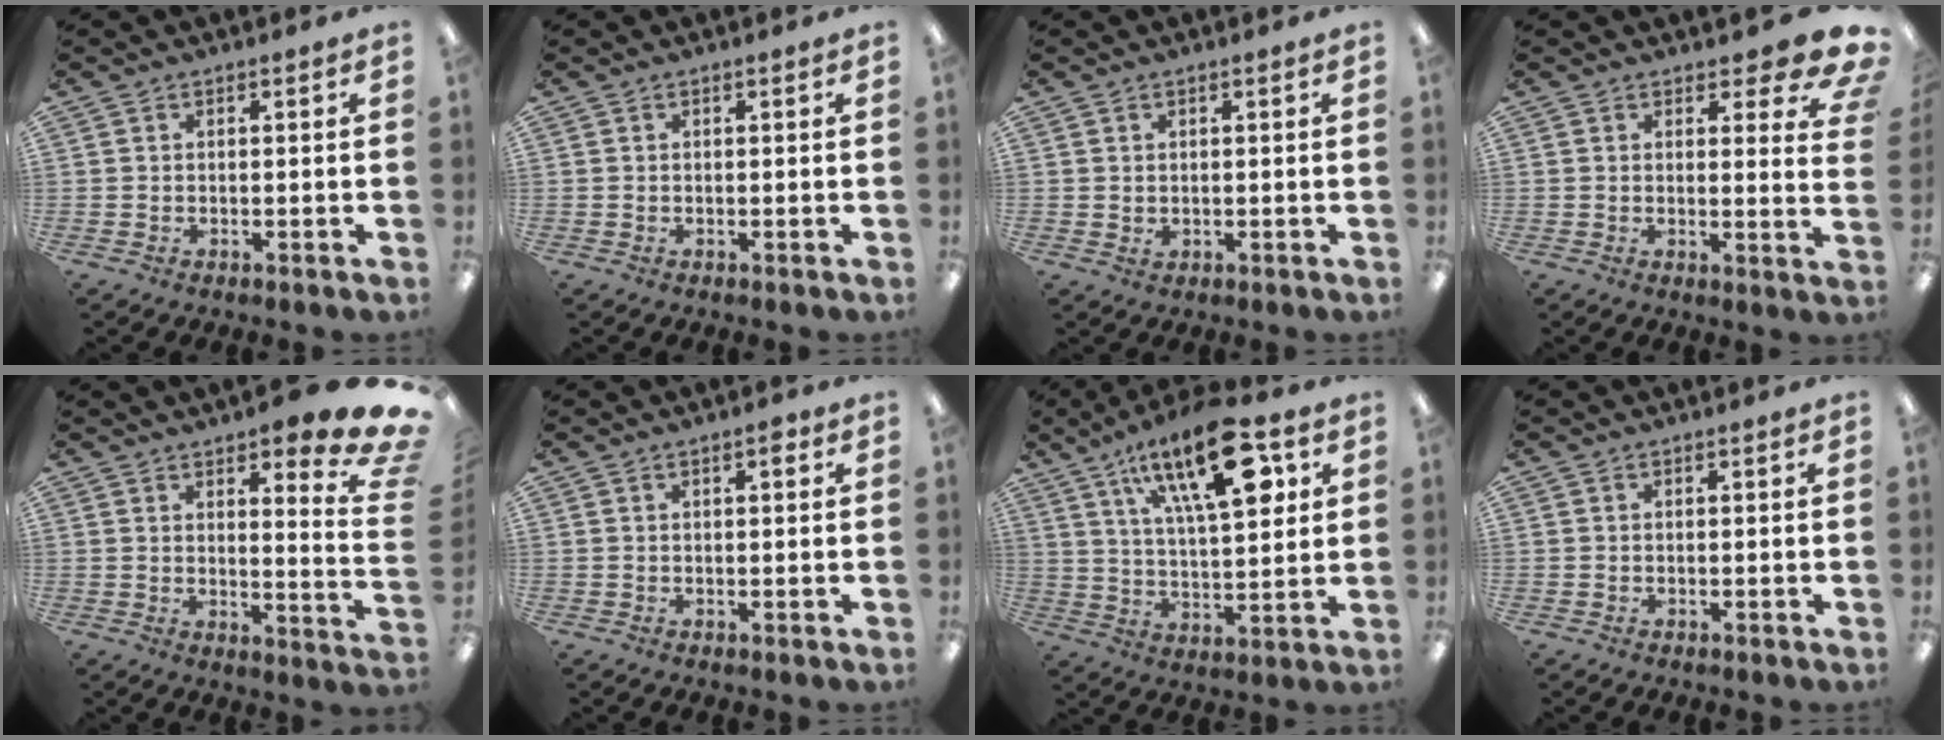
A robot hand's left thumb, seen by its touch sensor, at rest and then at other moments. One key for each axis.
{"total": 0.0}
{"total": 1.2, "fx": 0.6, "fy": 0.8, "fz": 0.6, "tx": -0.013, "ty": 0.003, "tz": 0.011}
{"total": 7.7, "fx": 5.1, "fy": 3.0, "fz": 4.9, "tx": -0.047, "ty": -0.034, "tz": 0.086}
{"total": 11.8, "fx": 8.1, "fy": 2.9, "fz": 8.0, "tx": -0.098, "ty": -0.067, "tz": 0.135}
{"total": 2.1, "fx": 1.0, "fy": 0.7, "fz": 1.7, "tx": -0.019, "ty": -0.003, "tz": 0.013}
{"total": 22.3, "fx": 10.9, "fy": 8.9, "fz": 17.2, "tx": -0.260, "ty": -0.043, "tz": 0.172}
{"total": 0.0}